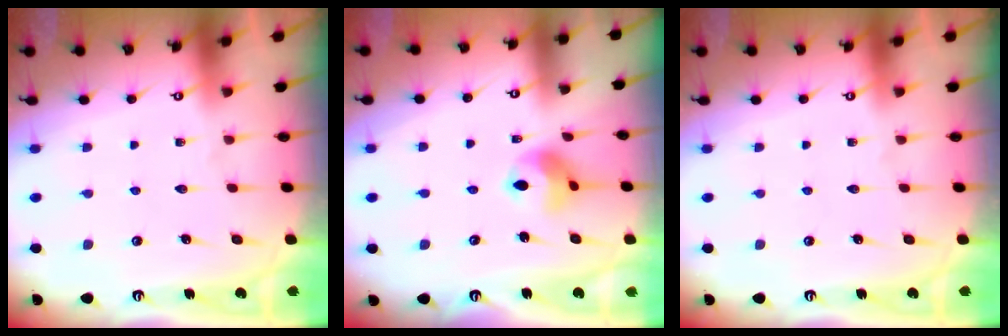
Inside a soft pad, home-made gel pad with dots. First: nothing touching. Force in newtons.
{"total": 9.0, "press": 8.9, "slide": 1.0}
{"total": 0.0}